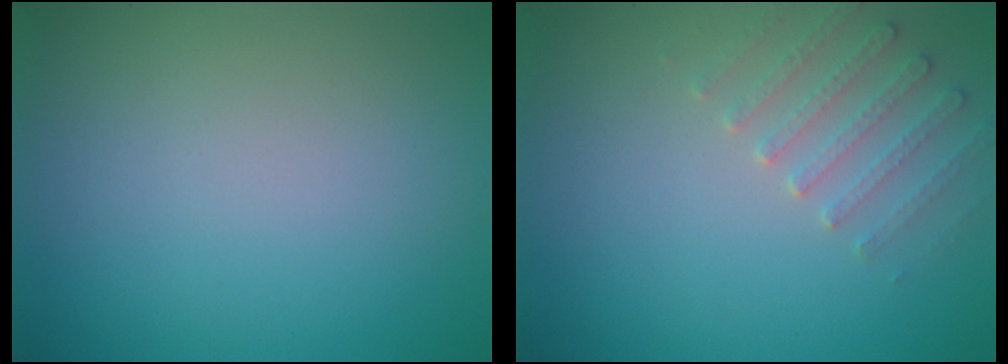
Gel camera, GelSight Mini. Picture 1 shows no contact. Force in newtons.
{"total": 2.3, "press": 2.2, "slide": 0.6}